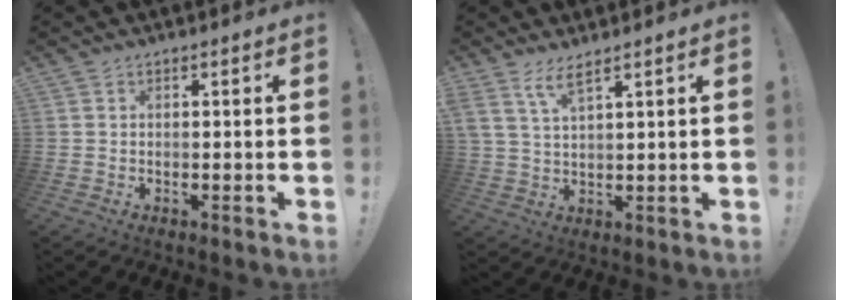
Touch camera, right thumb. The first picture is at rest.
{"total": 5.7, "force": [4.1, 1.1, 3.8], "torque": [-0.077, -0.015, 0.073]}